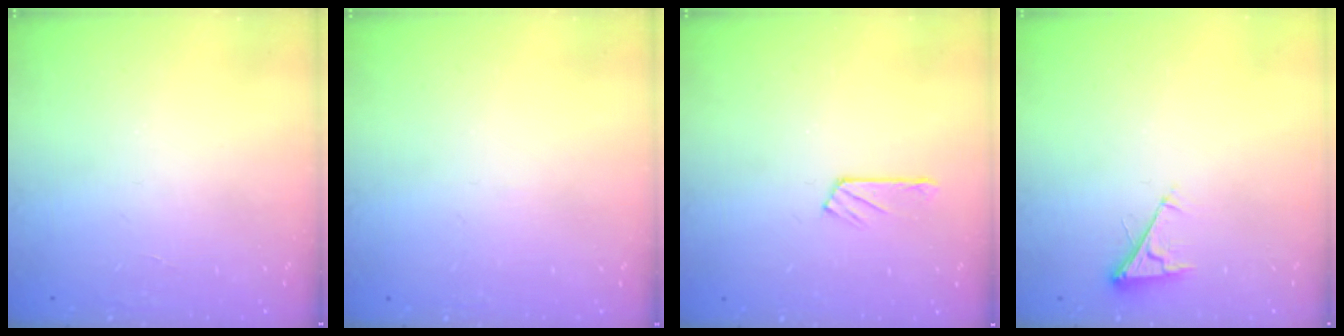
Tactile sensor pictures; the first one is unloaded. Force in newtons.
{"total": 2.7, "press": 2.6, "slide": 0.5}
{"total": 5.3, "press": 5.3, "slide": 0.6}
{"total": 3.9, "press": 3.9, "slide": 0.6}